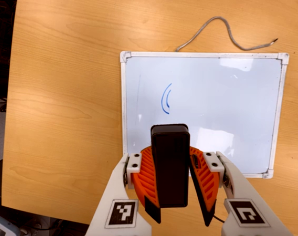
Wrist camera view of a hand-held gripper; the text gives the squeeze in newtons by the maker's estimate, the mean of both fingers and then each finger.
{"total": 9.6, "left": 9.4, "right": 9.7}